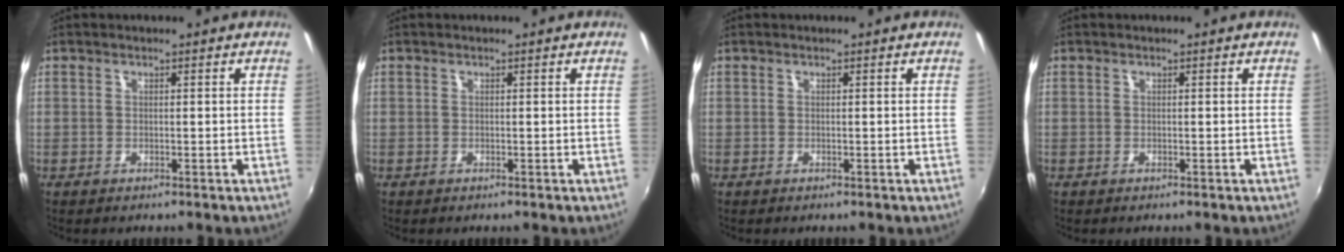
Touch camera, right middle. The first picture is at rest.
{"total": 0.0}
{"total": 0.0}
{"total": 0.0}